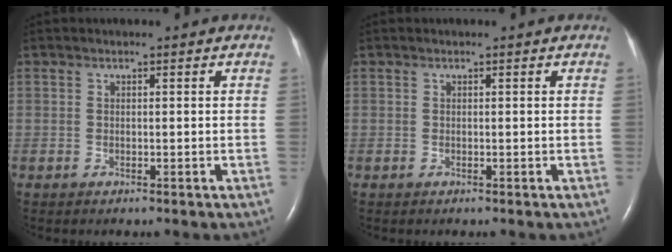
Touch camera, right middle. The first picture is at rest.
{"total": 0.0}